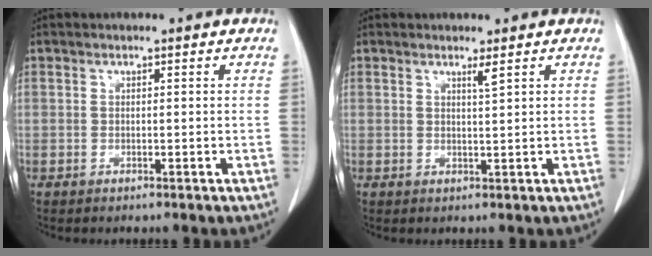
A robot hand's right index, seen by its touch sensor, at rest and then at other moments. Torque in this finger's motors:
{"motor_torque": [0.01, 0.00, 0.00, 0.00]}